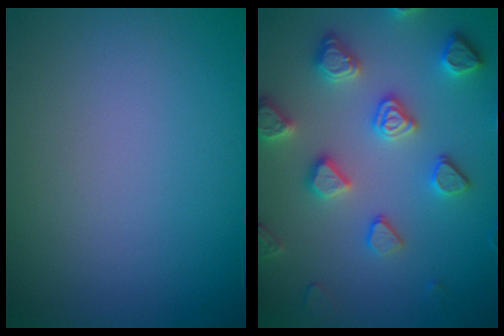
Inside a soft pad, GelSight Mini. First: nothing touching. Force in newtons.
{"total": 4.7, "press": 4.4, "slide": 1.5}